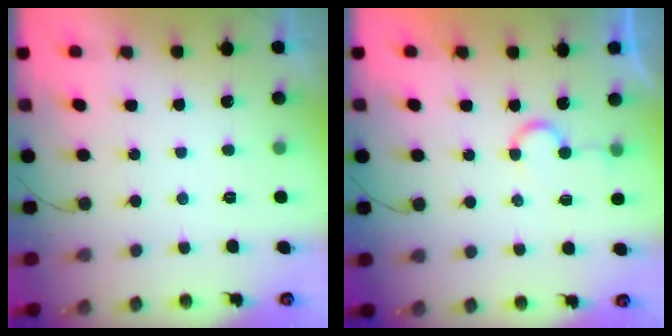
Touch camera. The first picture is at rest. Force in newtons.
{"total": 5.0, "press": 5.0, "slide": 0.5}